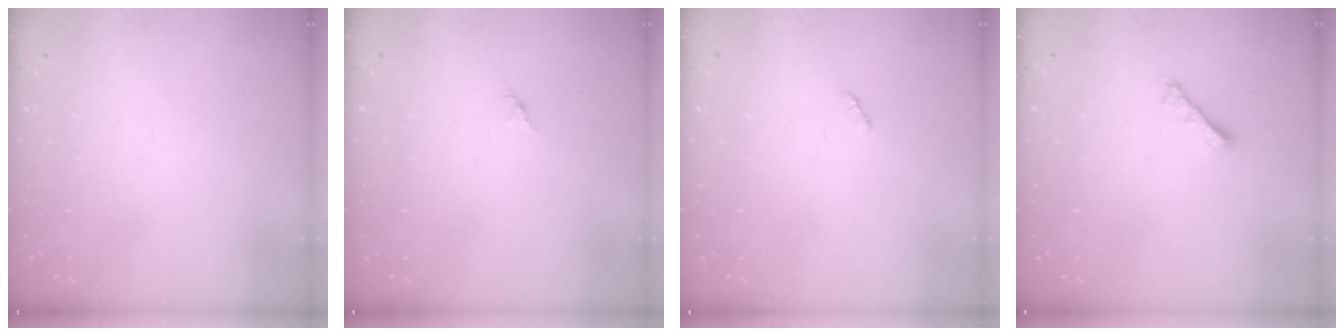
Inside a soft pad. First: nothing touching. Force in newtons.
{"total": 1.4, "press": 1.4, "slide": 0.4}
{"total": 2.1, "press": 2.1, "slide": 0.3}
{"total": 2.8, "press": 2.7, "slide": 0.6}